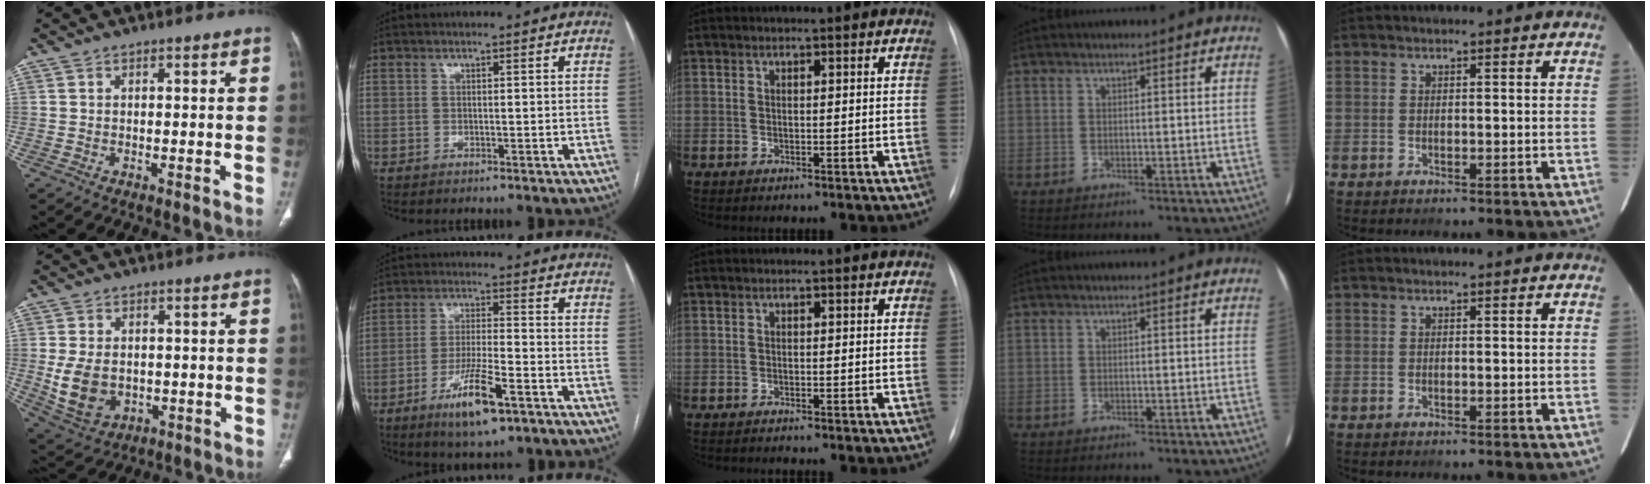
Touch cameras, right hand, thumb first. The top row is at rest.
{"thumb": {"total": 9.5, "force": [-0.7, 6.9, 6.5], "torque": [-0.115, -0.001, 0.008]}, "index": {"total": 9.8, "force": [-5.5, 1.5, 7.9], "torque": [-0.151, -0.013, -0.093]}, "middle": {"total": 1.1, "force": [-1.0, -0.1, 0.4], "torque": [-0.008, -0.002, -0.015]}}